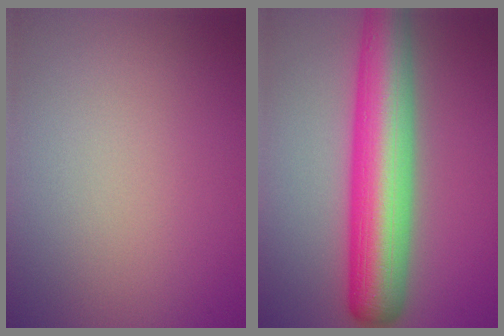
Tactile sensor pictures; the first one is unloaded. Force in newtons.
{"total": 10.1, "press": 10.1, "slide": 0.3}